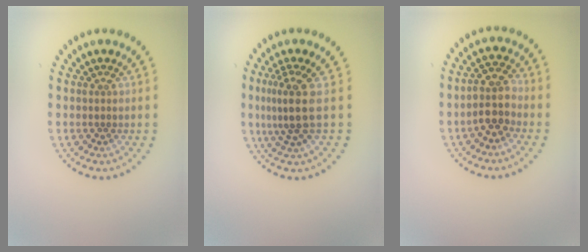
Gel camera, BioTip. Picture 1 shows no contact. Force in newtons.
{"total": 3.2, "press": 2.5, "slide": 2.1}
{"total": 3.0, "press": 2.6, "slide": 1.4}